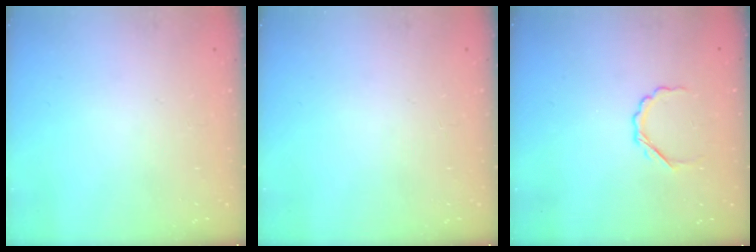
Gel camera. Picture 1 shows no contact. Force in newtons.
{"total": 0.0}
{"total": 3.7, "press": 3.5, "slide": 1.1}